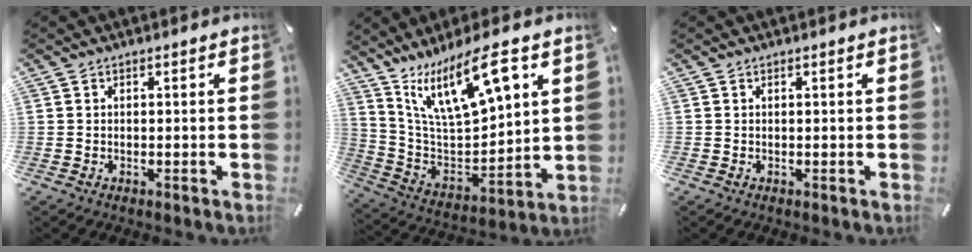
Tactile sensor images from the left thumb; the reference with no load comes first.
{"total": 18.8, "force": [11.6, 7.3, 12.8], "torque": [-0.232, -0.061, 0.199]}
{"total": 0.0}